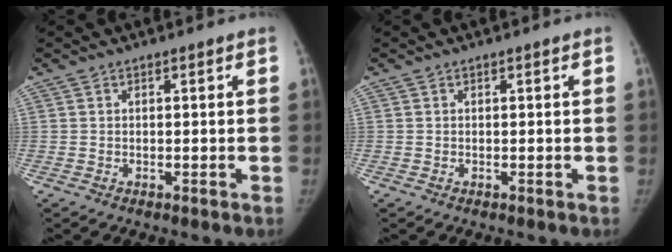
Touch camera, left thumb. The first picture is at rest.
{"total": 0.0}